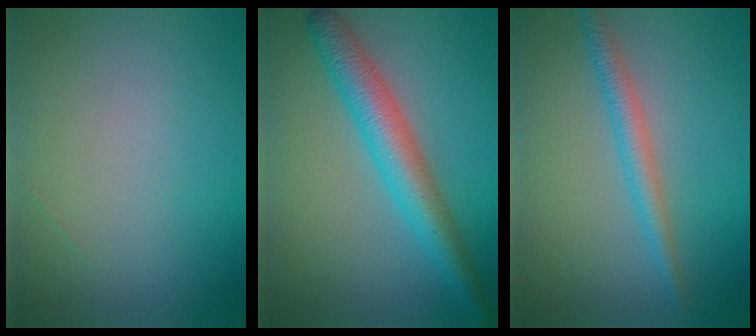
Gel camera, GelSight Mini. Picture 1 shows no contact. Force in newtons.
{"total": 5.2, "press": 5.2, "slide": 0.1}
{"total": 2.4, "press": 2.4, "slide": 0.0}